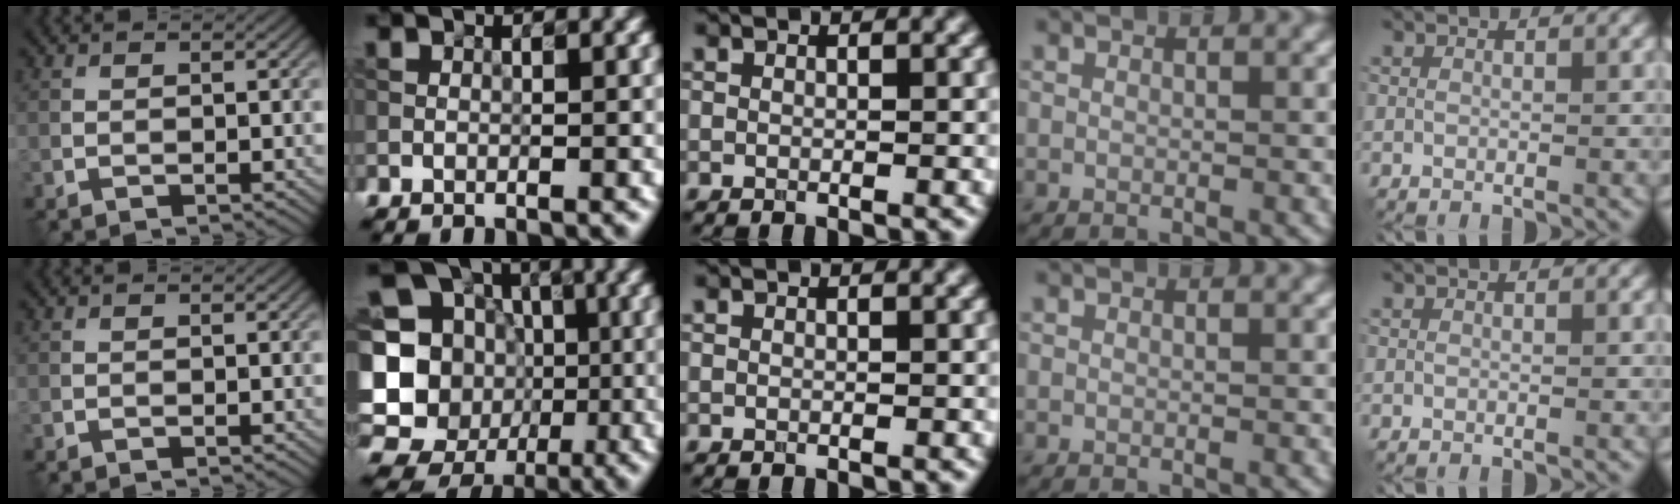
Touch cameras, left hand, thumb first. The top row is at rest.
{"index": {"total": 16.7, "force": [-0.7, 15.9, 5.3], "torque": [-0.134, 0.004, -0.022]}}